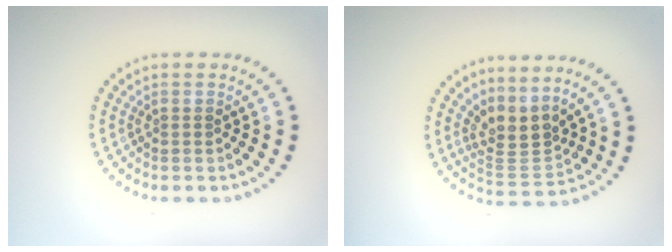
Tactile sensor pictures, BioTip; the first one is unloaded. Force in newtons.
{"total": 3.4, "press": 2.4, "slide": 2.4}